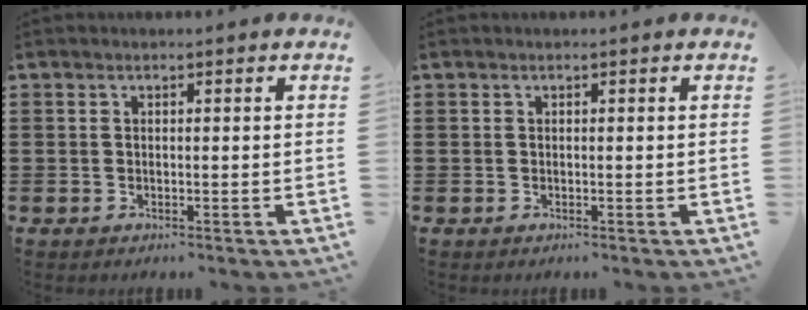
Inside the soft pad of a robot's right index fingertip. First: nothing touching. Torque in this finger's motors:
{"motor_torque": [2.14, 0.00, 0.01, -0.01]}